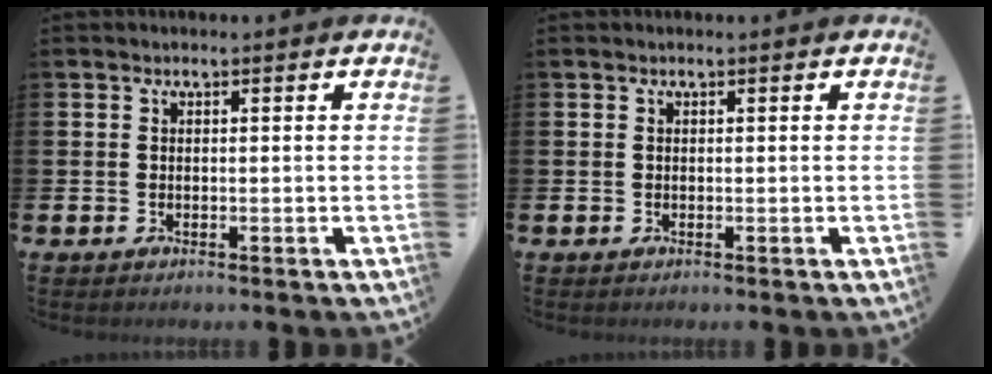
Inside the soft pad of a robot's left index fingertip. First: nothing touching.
{"total": 0.0}